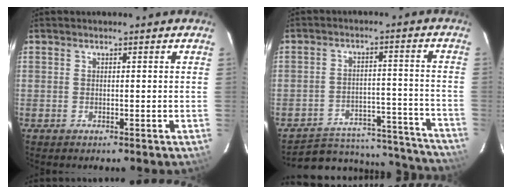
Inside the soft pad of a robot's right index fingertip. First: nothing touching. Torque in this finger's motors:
{"motor_torque": [-0.94, -1.01, -0.42, -0.21]}